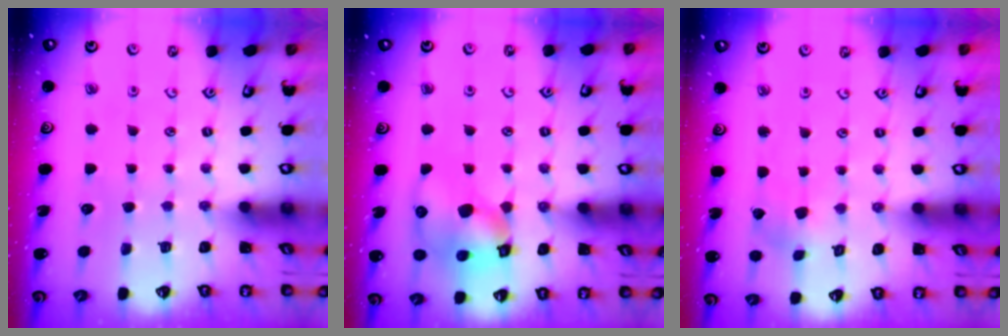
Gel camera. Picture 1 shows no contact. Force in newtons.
{"total": 12.5, "press": 12.4, "slide": 1.9}
{"total": 2.6, "press": 2.6, "slide": 0.4}